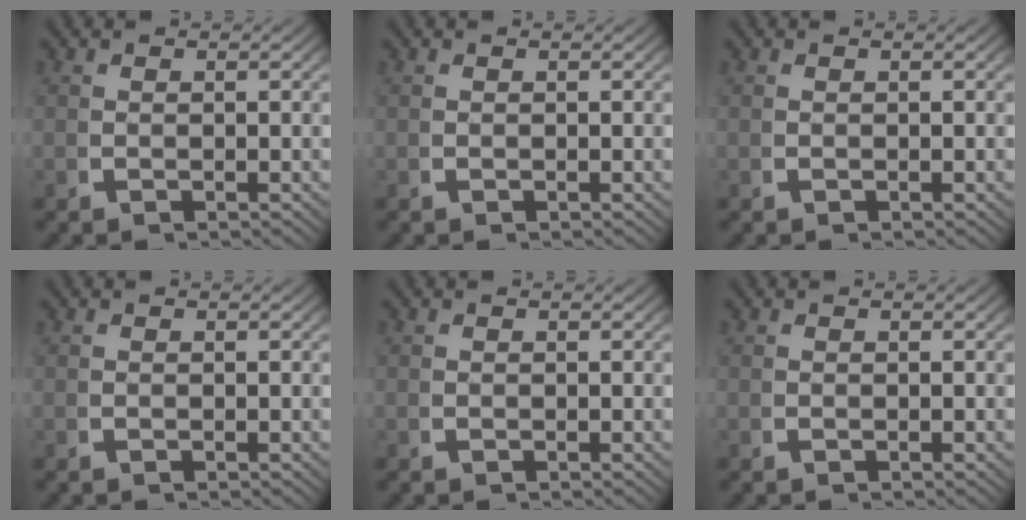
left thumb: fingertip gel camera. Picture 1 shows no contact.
{"total": 0.0}
{"total": 0.0}
{"total": 0.0}
{"total": 0.0}
{"total": 0.0}